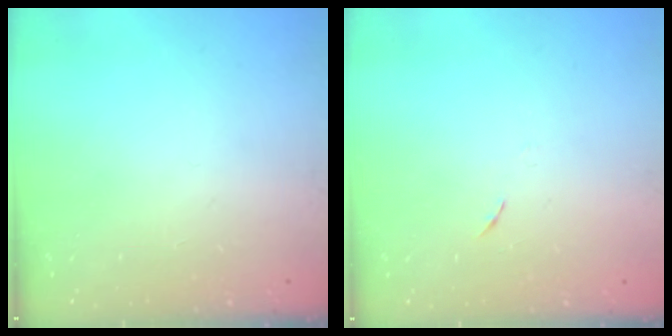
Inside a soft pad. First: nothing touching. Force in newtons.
{"total": 3.5, "press": 3.4, "slide": 0.9}